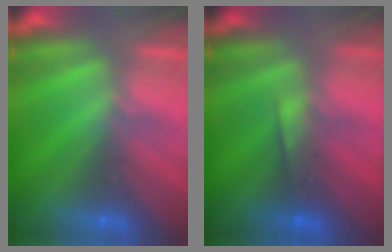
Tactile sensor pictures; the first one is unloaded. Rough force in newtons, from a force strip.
{"total": 3.4}